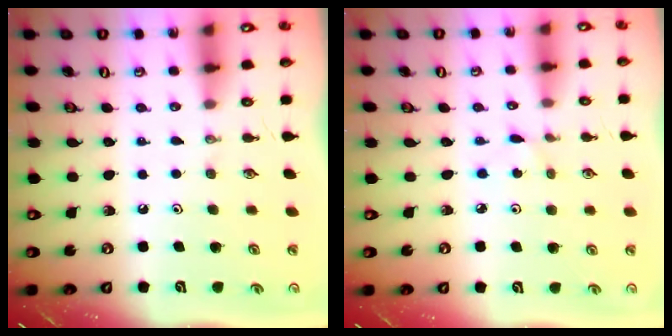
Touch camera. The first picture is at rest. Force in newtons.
{"total": 1.0, "press": 1.0, "slide": 0.1}